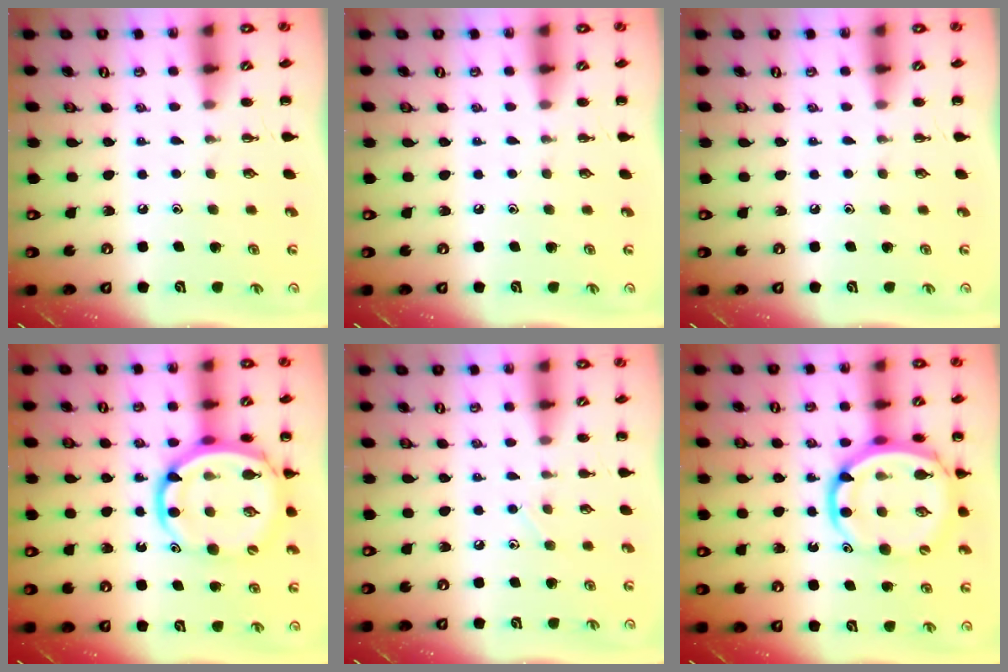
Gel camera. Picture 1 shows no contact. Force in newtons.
{"total": 0.0}
{"total": 0.0}
{"total": 13.8, "press": 13.3, "slide": 3.7}
{"total": 3.3, "press": 3.1, "slide": 1.1}
{"total": 13.8, "press": 13.3, "slide": 3.7}